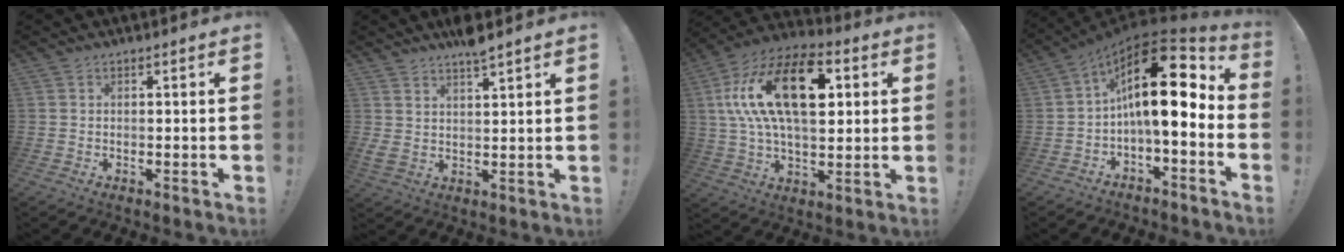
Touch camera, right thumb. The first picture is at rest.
{"total": 5.5, "force": [4.8, 0.6, 2.7], "torque": [-0.037, -0.031, 0.082]}
{"total": 23.4, "force": [6.0, 12.5, 18.9], "torque": [-0.336, 0.000, 0.098]}
{"total": 18.4, "force": [3.9, 6.2, 16.9], "torque": [-0.281, -0.026, 0.062]}